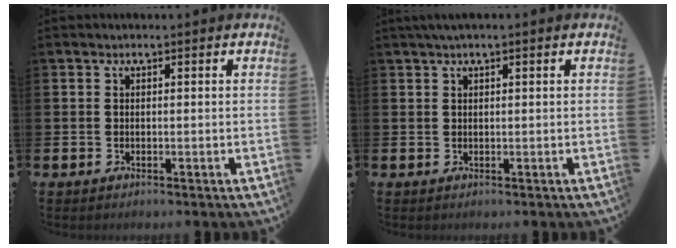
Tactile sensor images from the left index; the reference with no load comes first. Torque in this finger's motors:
{"motor_torque": [0.46, -0.73, 0.76, 0.21]}